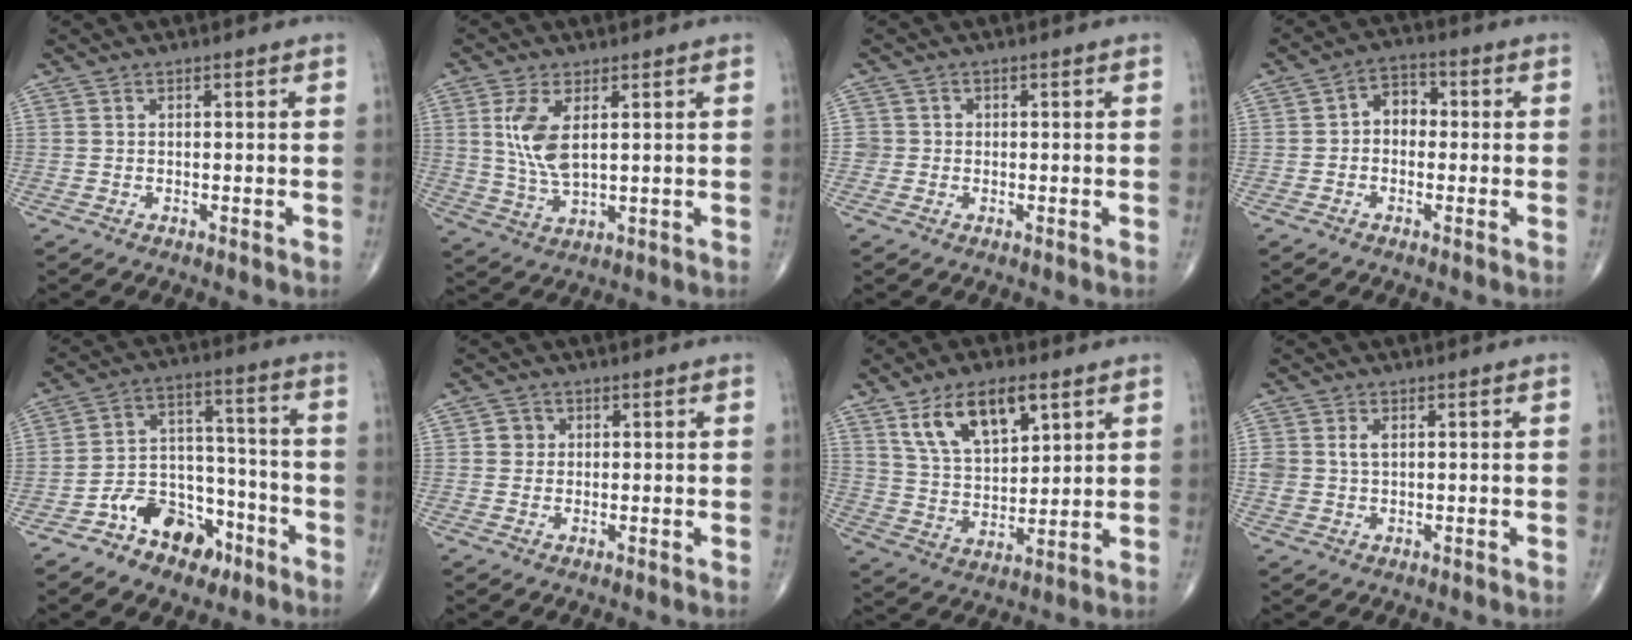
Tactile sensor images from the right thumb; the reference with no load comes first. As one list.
[{"total": 8.1, "force": [2.1, 3.7, 6.9], "torque": [-0.143, -0.013, 0.050]}, {"total": 2.1, "force": [-0.2, 2.1, 0.1], "torque": [0.016, 0.008, -0.006]}, {"total": 5.1, "force": [-0.2, 4.0, 3.3], "torque": [-0.026, 0.022, -0.016]}, {"total": 12.9, "force": [-7.7, 8.4, 6.1], "torque": [-0.057, 0.081, -0.129]}, {"total": 2.4, "force": [0.4, 2.2, 0.6], "torque": [0.005, 0.003, 0.002]}, {"total": 13.4, "force": [6.9, 6.6, 9.4], "torque": [-0.144, -0.024, 0.135]}, {"total": 3.0, "force": [0.7, 2.0, 2.1], "torque": [-0.042, 0.002, 0.017]}]